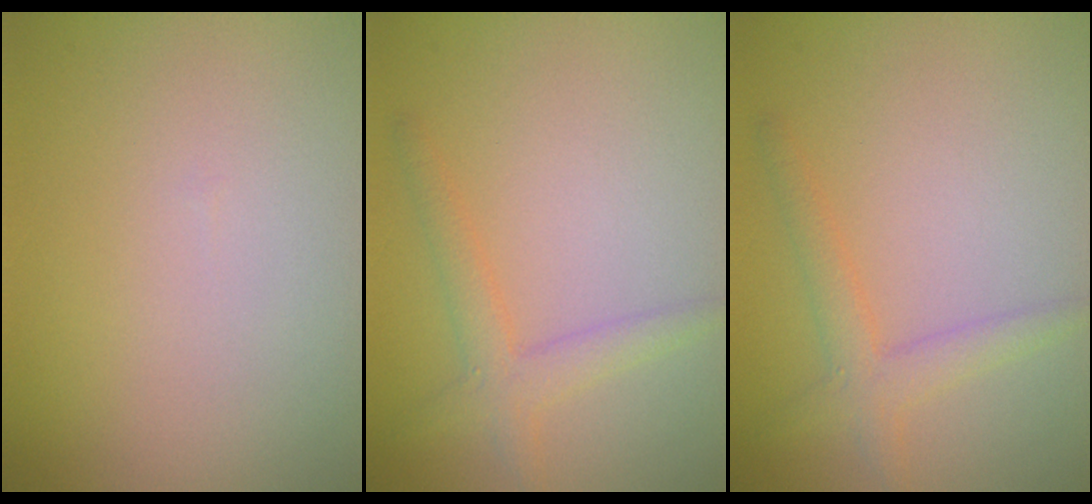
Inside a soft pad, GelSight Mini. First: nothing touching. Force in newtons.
{"total": 2.5, "press": 2.5, "slide": 0.1}
{"total": 2.5, "press": 2.5, "slide": 0.1}